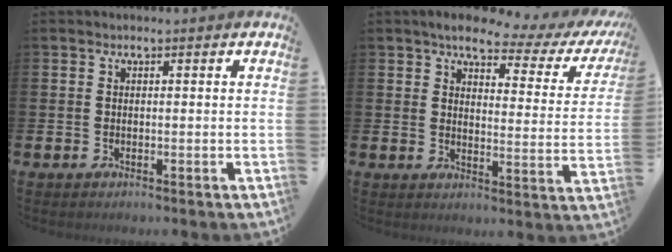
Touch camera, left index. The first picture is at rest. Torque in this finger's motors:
{"motor_torque": [1.02, -1.12, 0.41, 0.02]}